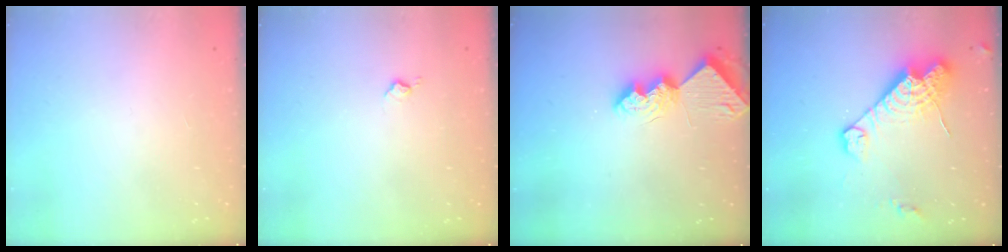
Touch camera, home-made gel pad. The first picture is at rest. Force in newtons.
{"total": 5.6, "press": 5.6, "slide": 0.7}
{"total": 9.6, "press": 9.6, "slide": 0.7}
{"total": 16.3, "press": 16.2, "slide": 1.5}